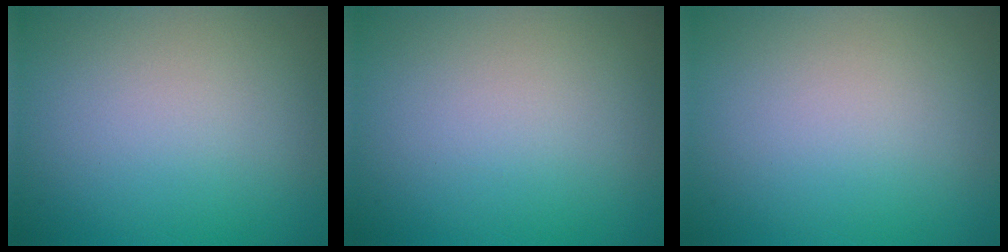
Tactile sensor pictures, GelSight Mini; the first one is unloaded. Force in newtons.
{"total": 0.0}
{"total": 0.0}